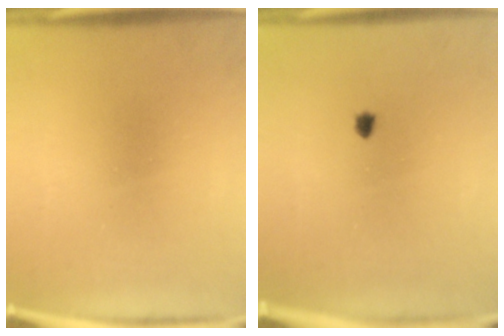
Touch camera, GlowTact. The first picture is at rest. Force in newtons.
{"total": 0.6}